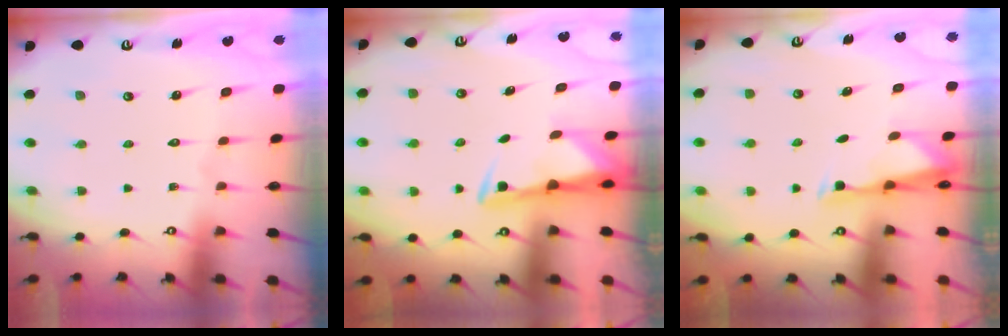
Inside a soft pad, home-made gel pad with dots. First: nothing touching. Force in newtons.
{"total": 2.9, "press": 2.9, "slide": 0.5}
{"total": 2.9, "press": 2.8, "slide": 0.5}